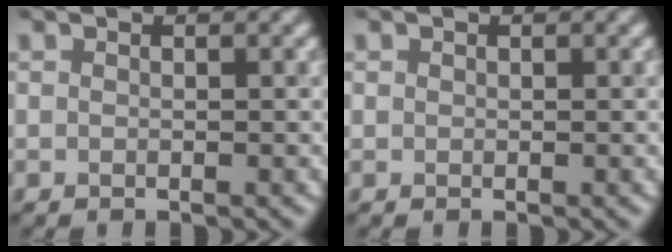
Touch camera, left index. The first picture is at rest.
{"total": 0.0}